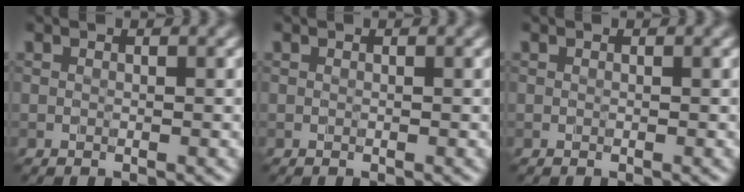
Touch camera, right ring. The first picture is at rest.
{"total": 0.0}
{"total": 0.0}